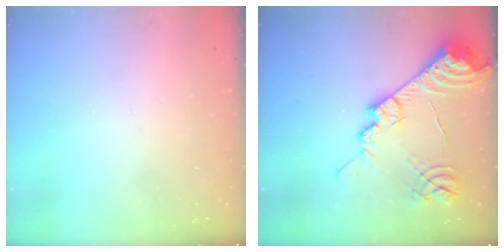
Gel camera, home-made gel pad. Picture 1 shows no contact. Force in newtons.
{"total": 19.2, "press": 19.1, "slide": 1.8}